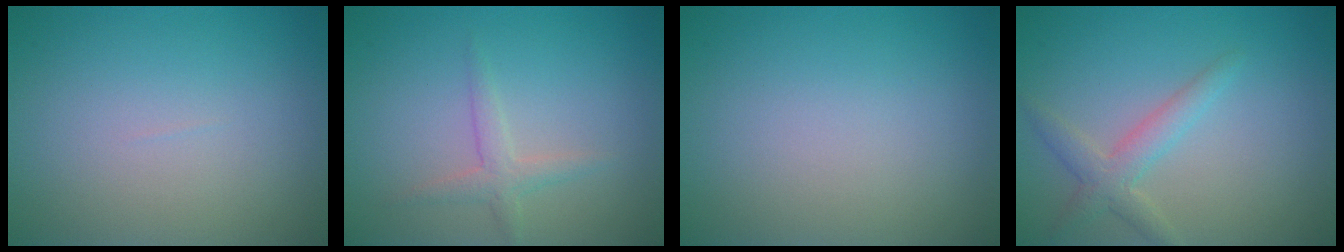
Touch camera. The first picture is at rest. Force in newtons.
{"total": 1.7, "press": 1.7, "slide": 0.1}
{"total": 0.0}
{"total": 2.5, "press": 2.5, "slide": 0.2}